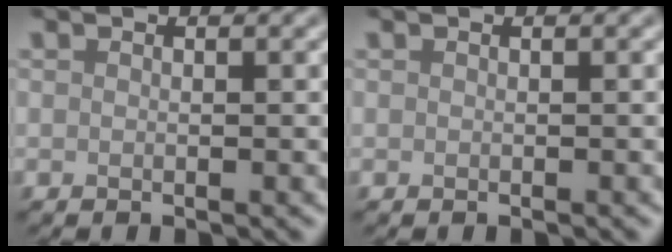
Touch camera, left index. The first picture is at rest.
{"total": 0.0}